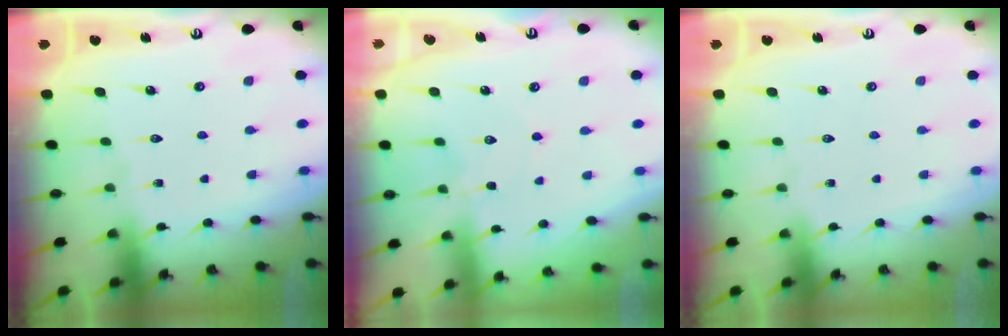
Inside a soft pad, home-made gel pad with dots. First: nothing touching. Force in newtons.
{"total": 1.0, "press": 1.0, "slide": 0.1}
{"total": 0.0}